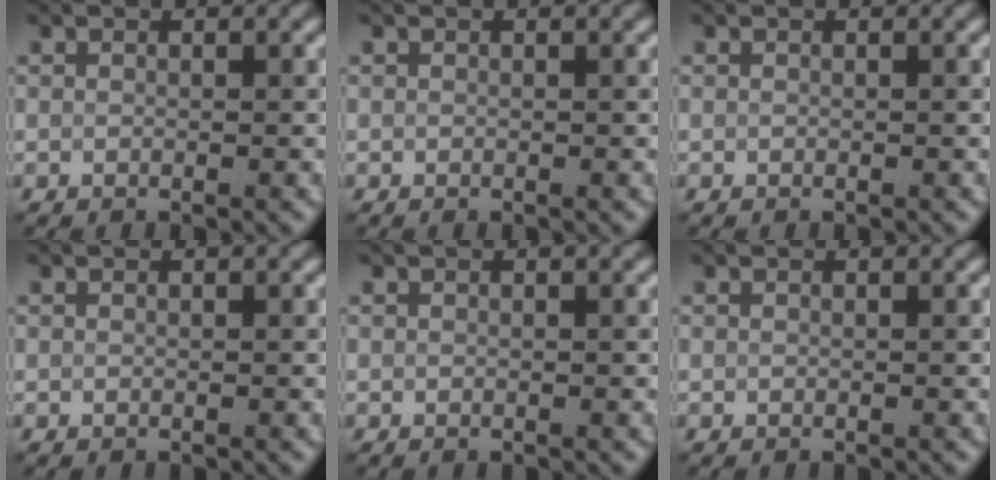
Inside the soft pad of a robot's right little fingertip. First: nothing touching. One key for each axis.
{"total": 0.0}
{"total": 0.0}
{"total": 0.0}
{"total": 0.0}
{"total": 0.0}